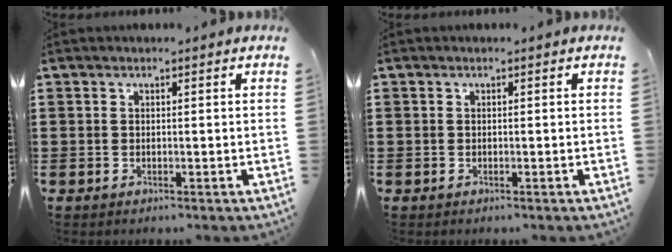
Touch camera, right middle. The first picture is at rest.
{"total": 0.0}